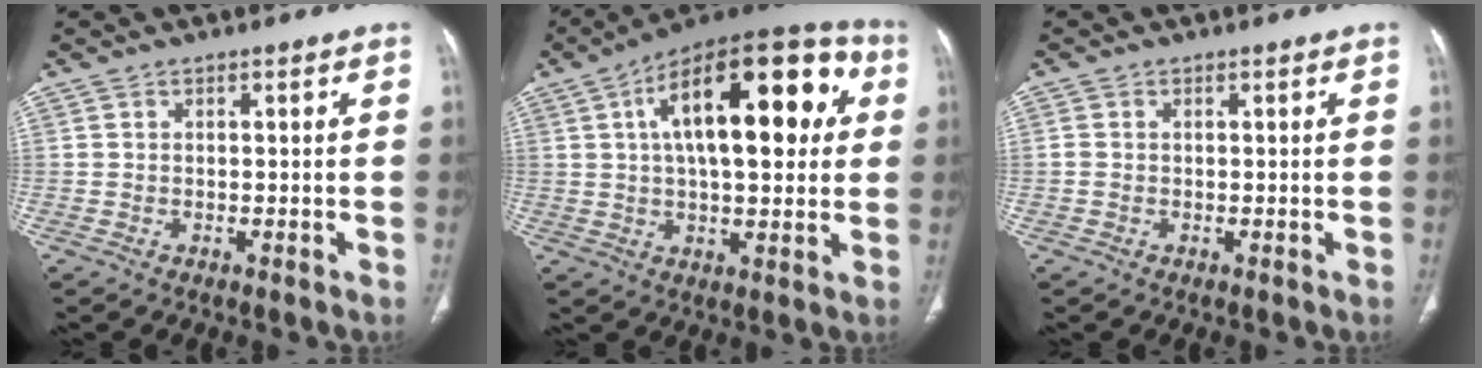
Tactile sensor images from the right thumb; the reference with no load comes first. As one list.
[{"total": 24.4, "force": [6.0, 10.7, 21.1], "torque": [-0.300, 0.025, 0.082]}, {"total": 0.7, "force": [0.0, 0.5, 0.5], "torque": [-0.015, 0.004, 0.002]}]